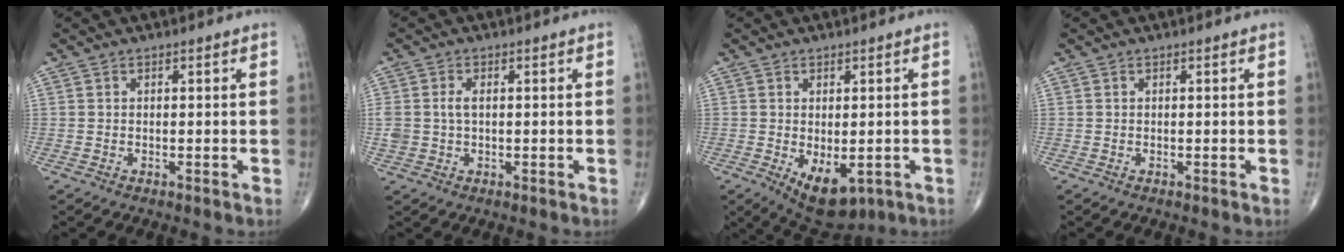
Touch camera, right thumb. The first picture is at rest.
{"total": 3.2, "force": [0.3, 2.1, 2.5], "torque": [-0.059, 0.005, 0.007]}
{"total": 8.5, "force": [-2.6, 4.7, 6.6], "torque": [-0.087, -0.006, -0.023]}
{"total": 0.0}